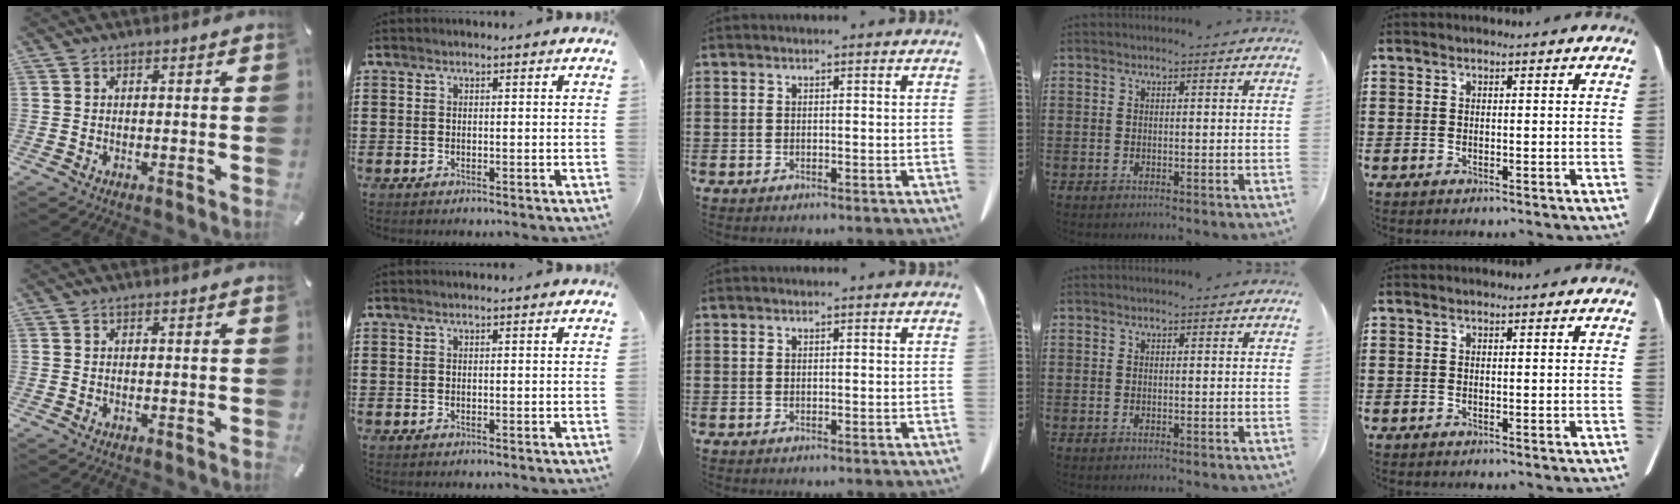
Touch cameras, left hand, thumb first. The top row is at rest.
{}